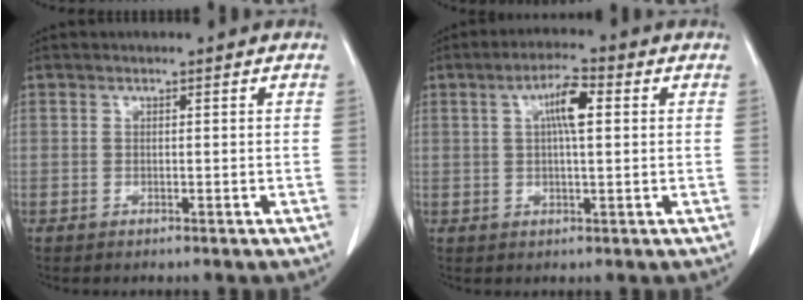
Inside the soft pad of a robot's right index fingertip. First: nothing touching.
{"total": 5.6, "force": [1.5, 1.0, 5.3], "torque": [-0.096, 0.012, 0.024]}